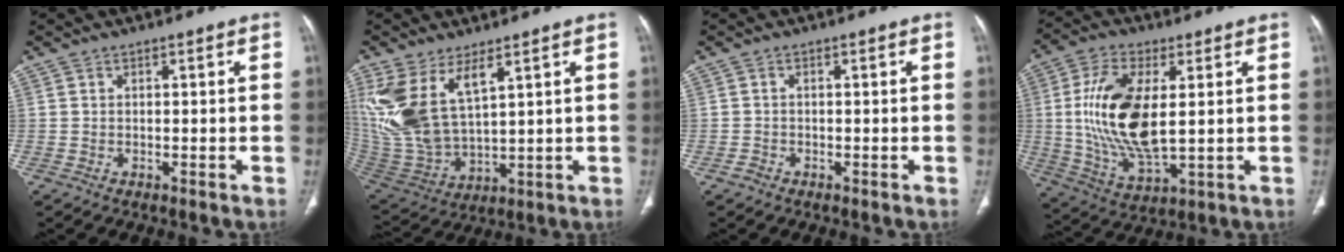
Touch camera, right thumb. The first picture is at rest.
{"total": 15.8, "force": [7.2, 7.3, 12.0], "torque": [-0.252, -0.030, 0.169]}
{"total": 1.1, "force": [-0.7, 0.8, 0.2], "torque": [-0.007, 0.002, -0.018]}
{"total": 17.0, "force": [2.0, 7.8, 14.9], "torque": [-0.298, -0.016, 0.046]}